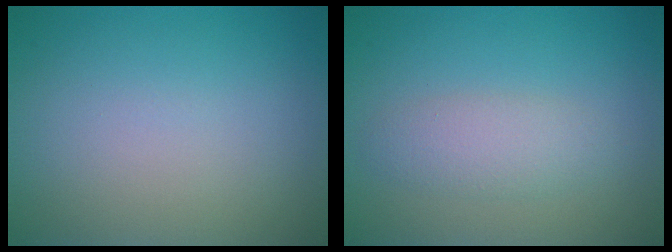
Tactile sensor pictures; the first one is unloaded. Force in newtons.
{"total": 2.4, "press": 2.4, "slide": 0.1}